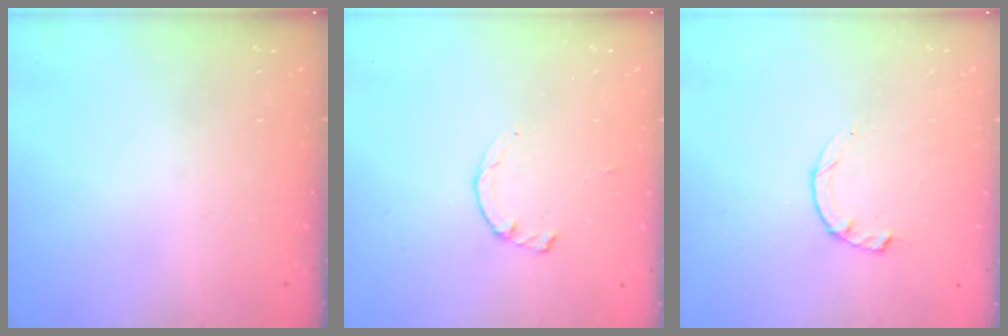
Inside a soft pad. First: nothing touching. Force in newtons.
{"total": 1.2, "press": 1.2, "slide": 0.3}
{"total": 2.3, "press": 2.3, "slide": 0.4}